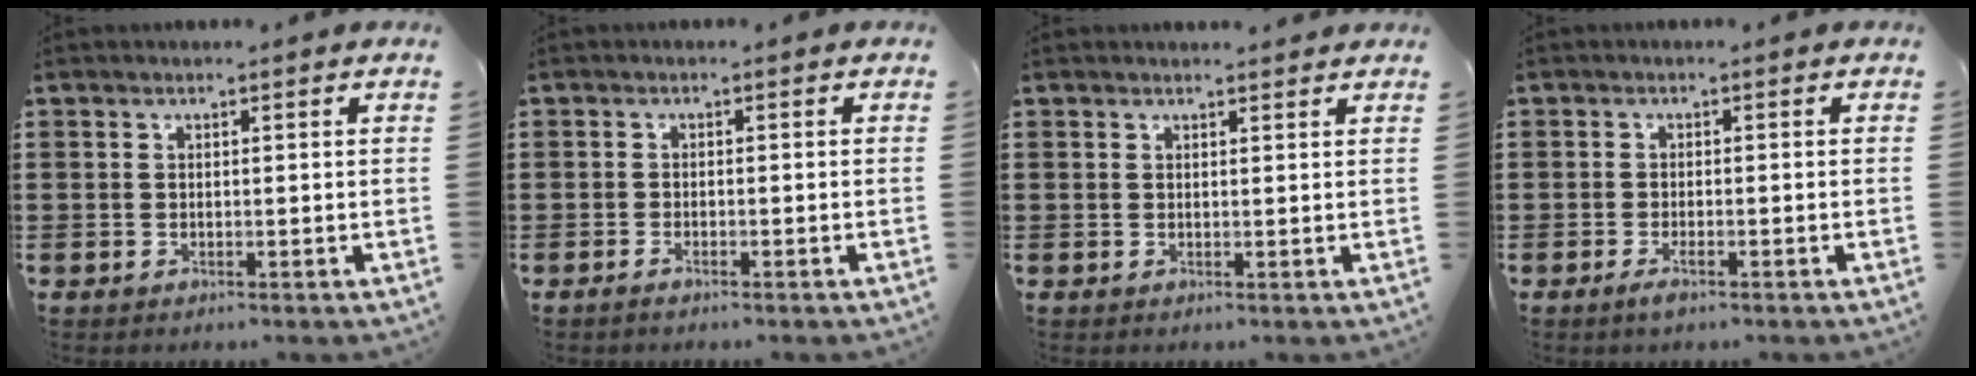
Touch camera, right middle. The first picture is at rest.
{"total": 0.8, "force": [-0.6, 0.1, 0.4], "torque": [-0.010, -0.004, -0.011]}
{"total": 0.8, "force": [0.8, 0.1, 0.2], "torque": [0.003, -0.004, 0.014]}
{"total": 1.6, "force": [-0.8, 0.3, 1.3], "torque": [-0.023, -0.002, -0.015]}